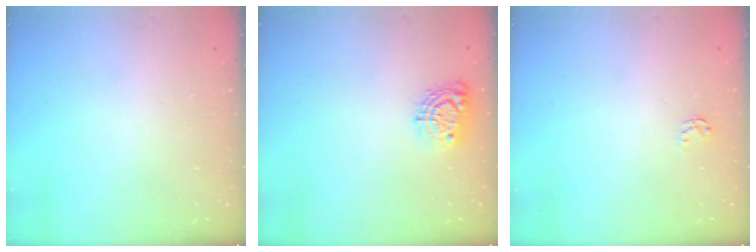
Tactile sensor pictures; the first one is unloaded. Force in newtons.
{"total": 8.9, "press": 8.8, "slide": 0.7}
{"total": 2.6, "press": 2.6, "slide": 0.4}